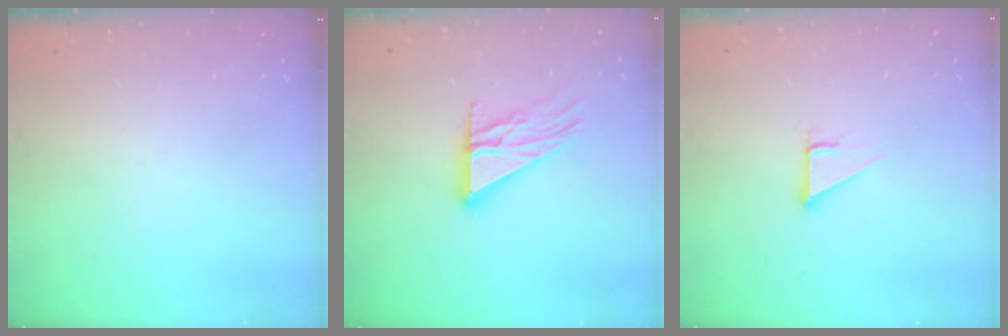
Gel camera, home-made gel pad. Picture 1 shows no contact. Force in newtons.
{"total": 13.6, "press": 13.5, "slide": 1.3}
{"total": 2.9, "press": 2.9, "slide": 0.1}